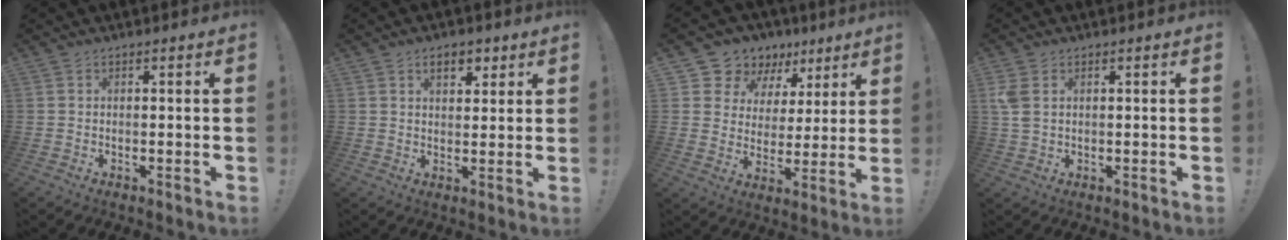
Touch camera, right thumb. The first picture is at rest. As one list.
[{"total": 5.8, "force": [3.0, 3.5, 3.6], "torque": [-0.048, -0.002, 0.050]}, {"total": 10.0, "force": [6.5, 7.4, 2.1], "torque": [-0.041, -0.051, 0.127]}, {"total": 4.0, "force": [1.4, 2.4, 2.9], "torque": [-0.066, -0.001, 0.027]}]